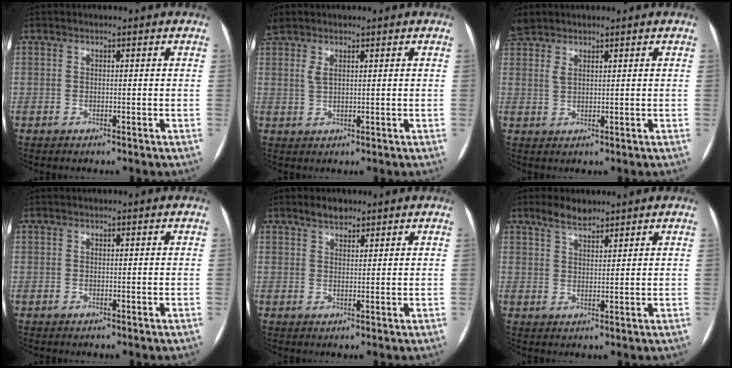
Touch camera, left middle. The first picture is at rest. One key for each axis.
{"total": 3.2, "fx": 2.0, "fy": 1.2, "fz": 2.1, "tx": -0.066, "ty": 0.011, "tz": 0.050}
{"total": 4.3, "fx": 3.4, "fy": 1.9, "fz": 1.8, "tx": -0.055, "ty": 0.012, "tz": 0.080}
{"total": 0.0}
{"total": 2.5, "fx": 2.1, "fy": 1.2, "fz": 0.9, "tx": -0.017, "ty": 0.006, "tz": 0.034}
{"total": 3.8, "fx": 3.2, "fy": 1.2, "fz": 1.7, "tx": -0.037, "ty": 0.006, "tz": 0.060}